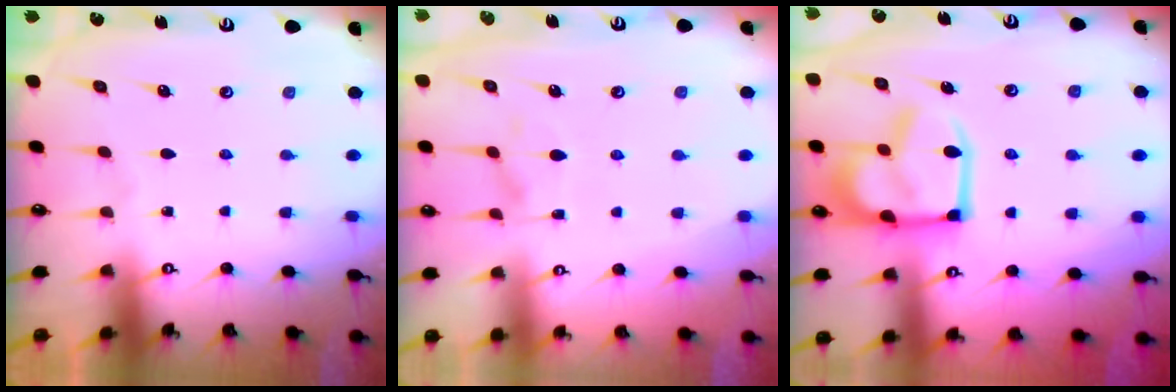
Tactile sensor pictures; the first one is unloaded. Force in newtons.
{"total": 2.0, "press": 1.4, "slide": 1.4}
{"total": 16.2, "press": 16.1, "slide": 1.9}